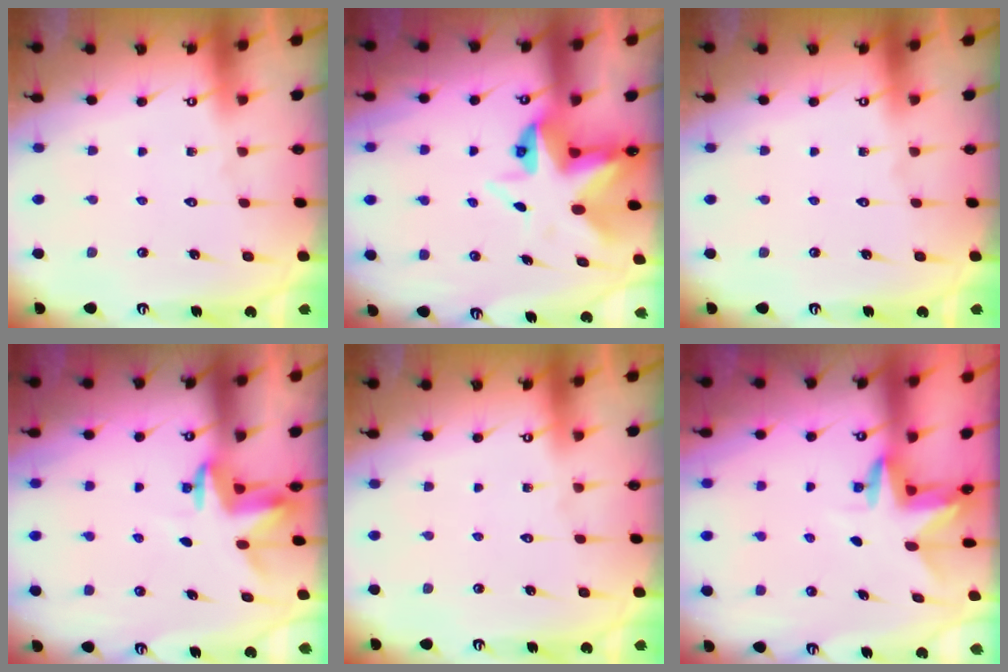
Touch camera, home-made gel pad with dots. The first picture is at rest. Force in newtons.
{"total": 6.5, "press": 6.4, "slide": 0.8}
{"total": 0.0}
{"total": 3.4, "press": 3.4, "slide": 0.3}
{"total": 0.0}
{"total": 3.3, "press": 3.3, "slide": 0.3}